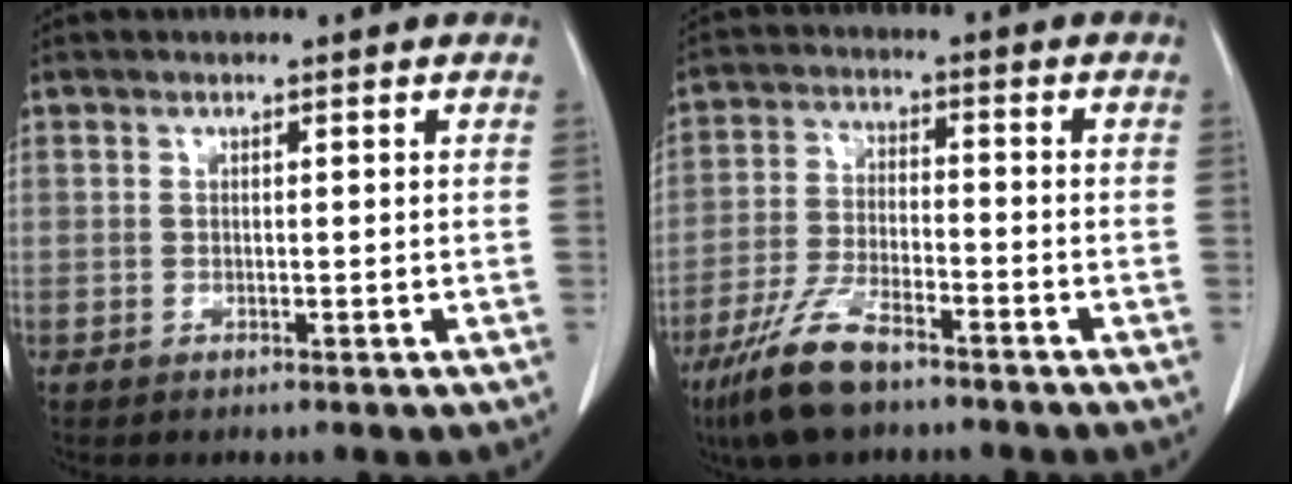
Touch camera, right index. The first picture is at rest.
{"total": 9.7, "force": [-6.9, 2.5, 6.3], "torque": [-0.137, -0.018, -0.132]}